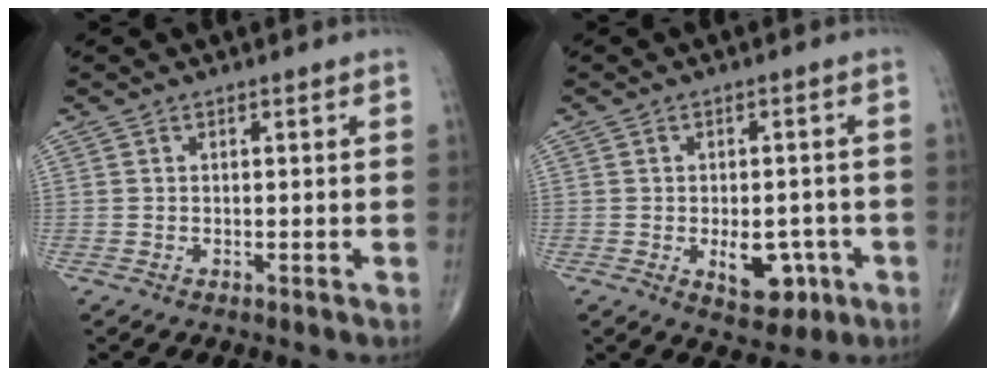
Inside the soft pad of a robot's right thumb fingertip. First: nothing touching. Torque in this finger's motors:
{"motor_torque": [2.59, 2.42, 1.01, -0.52, 0.24]}